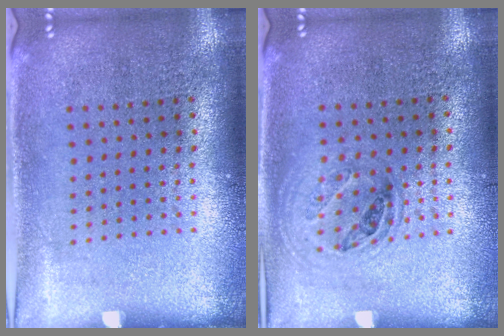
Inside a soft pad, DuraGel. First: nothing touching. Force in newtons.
{"total": 0.9, "press": 0.9, "slide": 0.2}